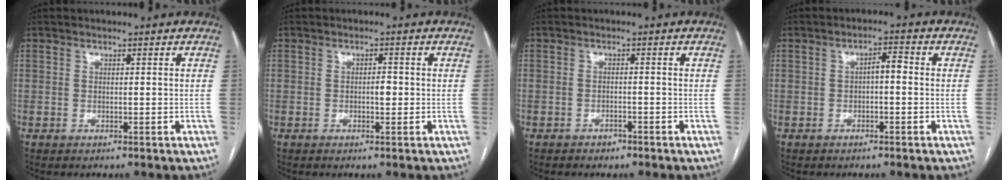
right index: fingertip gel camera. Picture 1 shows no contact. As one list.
[{"total": 1.7, "force": [-0.2, 0.7, 1.5], "torque": [-0.021, 0.002, -0.003]}, {"total": 1.5, "force": [-1.2, 0.8, 0.4], "torque": [-0.008, 0.002, -0.016]}, {"total": 2.6, "force": [-0.2, 0.9, 2.4], "torque": [-0.037, 0.012, -0.004]}]